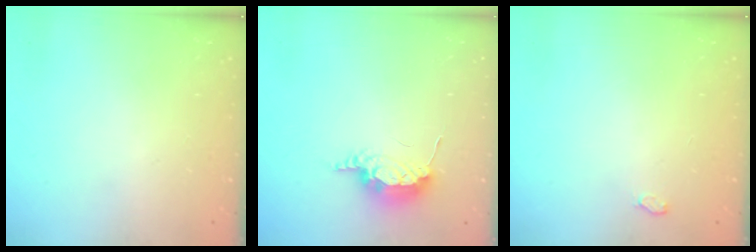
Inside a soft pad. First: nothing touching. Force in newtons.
{"total": 10.0, "press": 8.6, "slide": 5.1}
{"total": 4.5, "press": 4.4, "slide": 0.9}